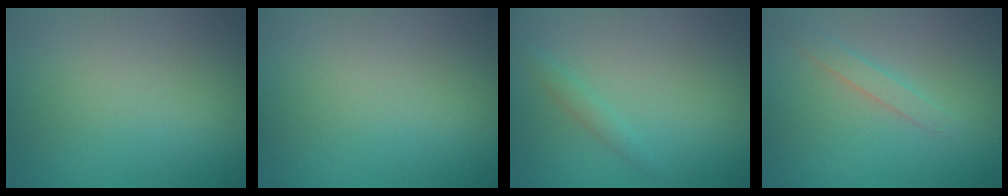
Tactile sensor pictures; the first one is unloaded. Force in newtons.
{"total": 0.0}
{"total": 1.1, "press": 1.1, "slide": 0.0}
{"total": 1.4, "press": 1.4, "slide": 0.0}